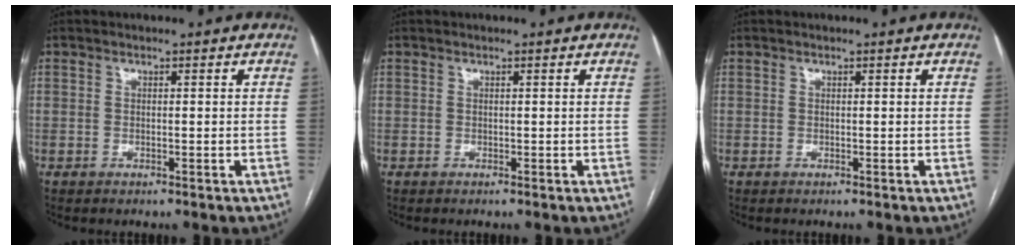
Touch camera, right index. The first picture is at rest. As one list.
[{"total": 0.0}, {"total": 0.0}]